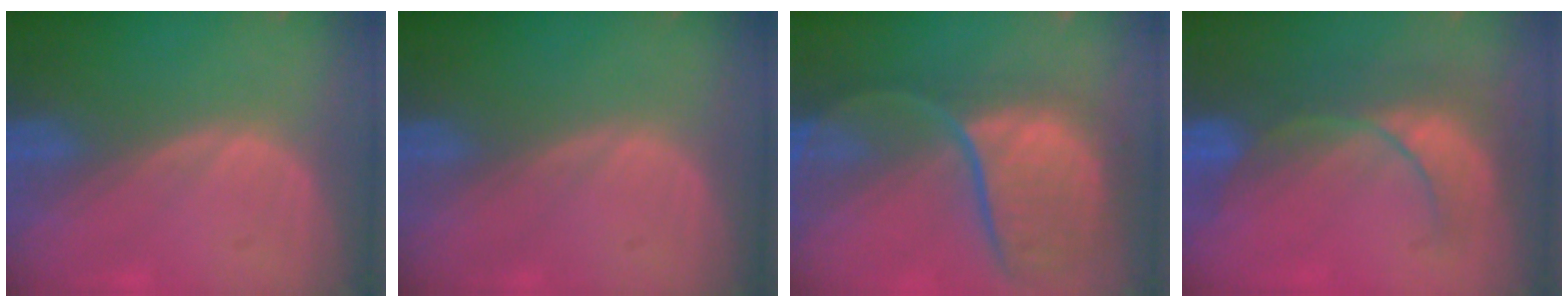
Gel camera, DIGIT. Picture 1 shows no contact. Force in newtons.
{"total": 0.0}
{"total": 11.9, "press": 9.9, "slide": 6.7}
{"total": 8.6, "press": 7.8, "slide": 3.5}